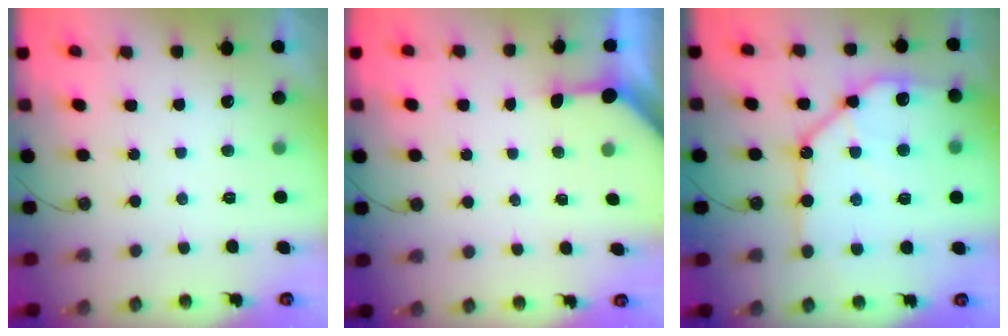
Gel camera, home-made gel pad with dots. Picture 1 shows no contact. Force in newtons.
{"total": 3.2, "press": 3.1, "slide": 0.3}
{"total": 18.7, "press": 18.6, "slide": 2.0}